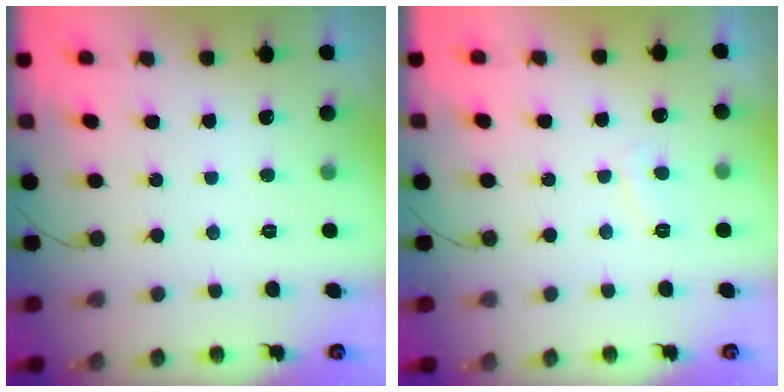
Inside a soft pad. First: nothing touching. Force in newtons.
{"total": 2.0, "press": 1.9, "slide": 0.5}